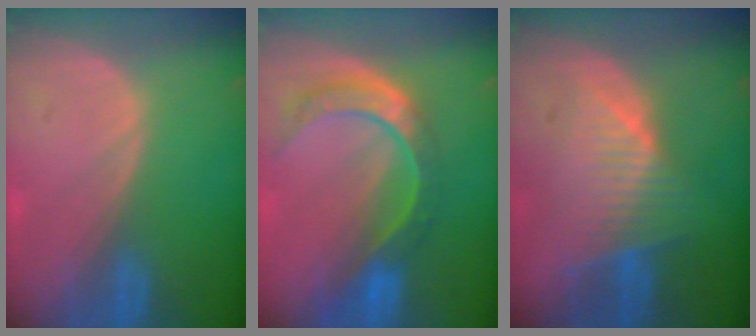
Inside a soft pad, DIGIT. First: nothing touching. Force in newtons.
{"total": 8.8, "press": 7.4, "slide": 4.7}
{"total": 8.1, "press": 7.1, "slide": 3.9}